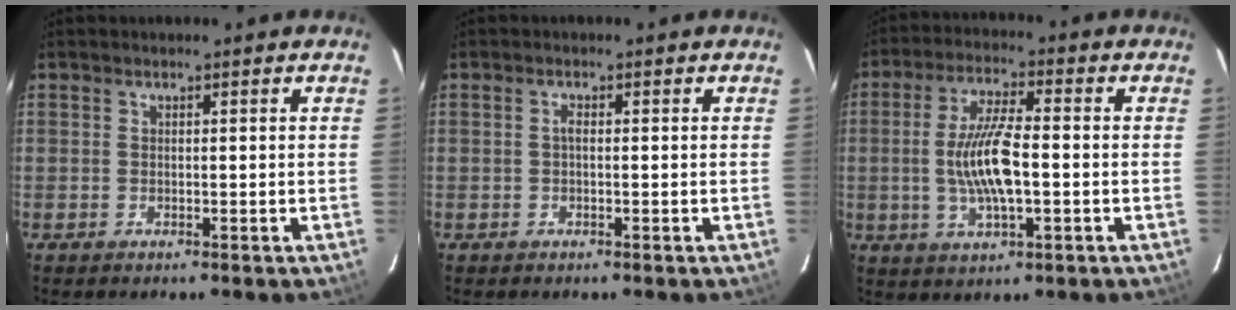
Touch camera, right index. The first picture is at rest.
{"total": 0.8, "force": [-0.1, 0.3, 0.7], "torque": [-0.015, 0.005, -0.003]}
{"total": 10.7, "force": [-1.3, 2.8, 10.2], "torque": [-0.200, -0.001, -0.023]}